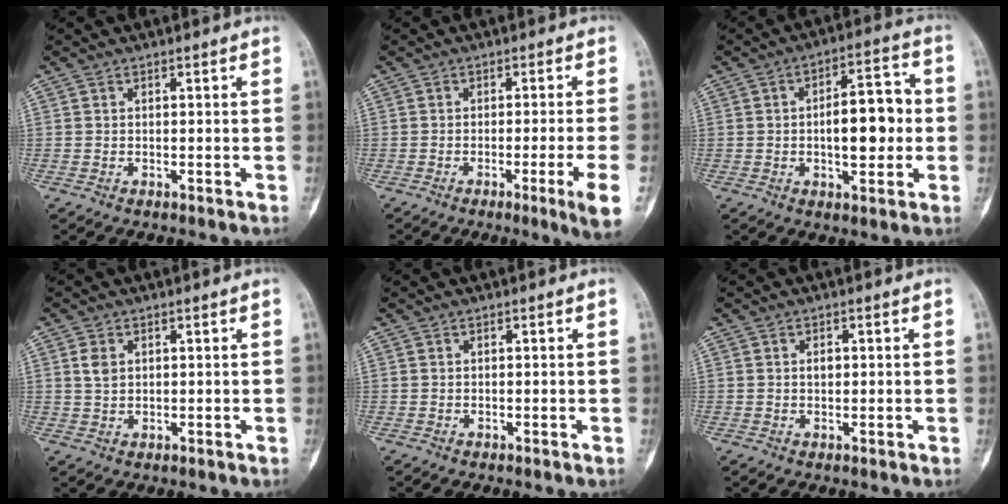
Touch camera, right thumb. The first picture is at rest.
{"total": 6.5, "force": [-2.6, -0.7, 6.0], "torque": [-0.095, -0.009, -0.038]}
{"total": 12.4, "force": [-0.5, 5.8, 11.0], "torque": [-0.139, 0.024, -0.010]}
{"total": 2.8, "force": [0.9, 1.9, 1.9], "torque": [-0.028, -0.002, 0.019]}
{"total": 0.0}
{"total": 1.3, "force": [0.2, 0.9, 0.9], "torque": [-0.011, 0.002, 0.004]}